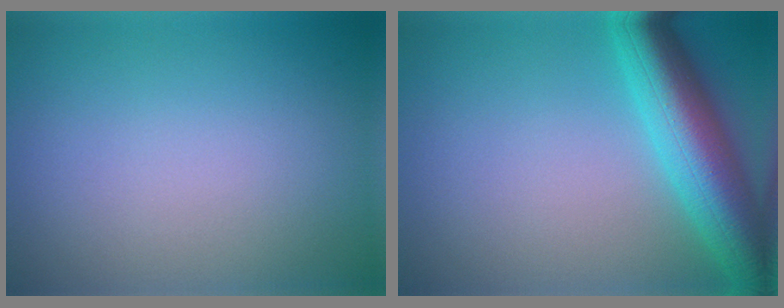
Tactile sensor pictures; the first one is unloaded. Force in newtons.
{"total": 8.6, "press": 8.6, "slide": 0.4}